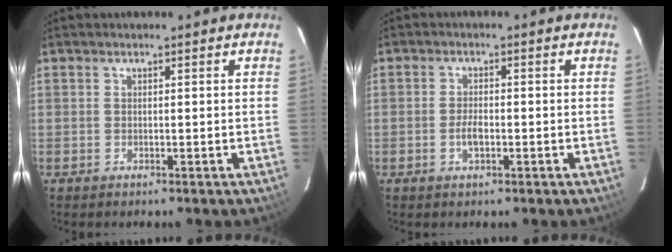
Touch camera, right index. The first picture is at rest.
{"total": 2.9, "force": [-0.9, 1.3, 2.4], "torque": [-0.047, 0.001, -0.016]}